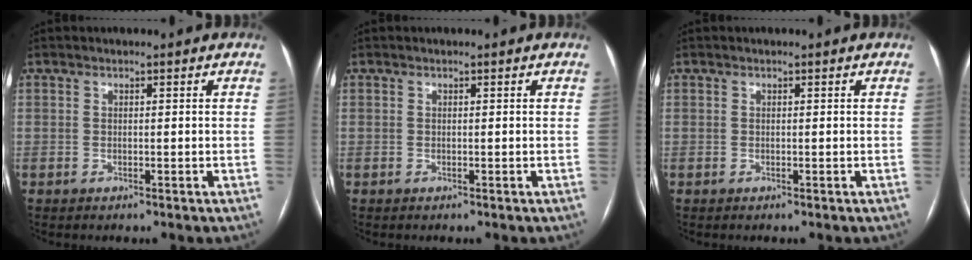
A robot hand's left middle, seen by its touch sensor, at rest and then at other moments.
{"total": 0.0}
{"total": 0.0}